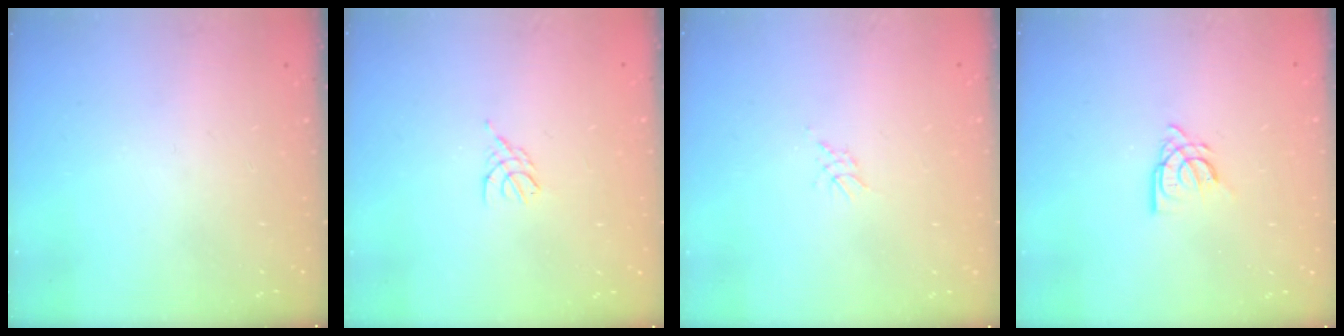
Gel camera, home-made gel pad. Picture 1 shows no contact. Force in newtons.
{"total": 3.4, "press": 3.3, "slide": 0.5}
{"total": 2.1, "press": 2.1, "slide": 0.5}
{"total": 8.3, "press": 8.3, "slide": 1.0}